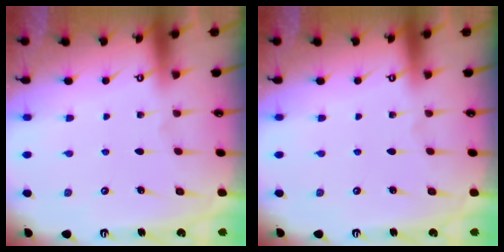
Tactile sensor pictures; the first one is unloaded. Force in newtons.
{"total": 0.0}